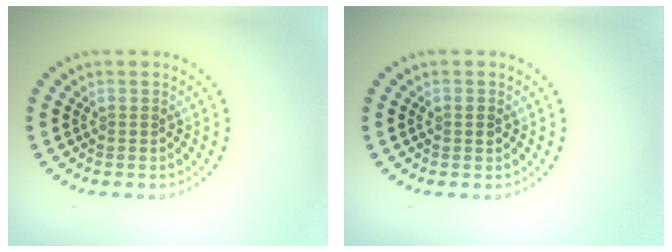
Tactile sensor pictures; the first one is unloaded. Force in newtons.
{"total": 1.0, "press": 1.0, "slide": 0.1}